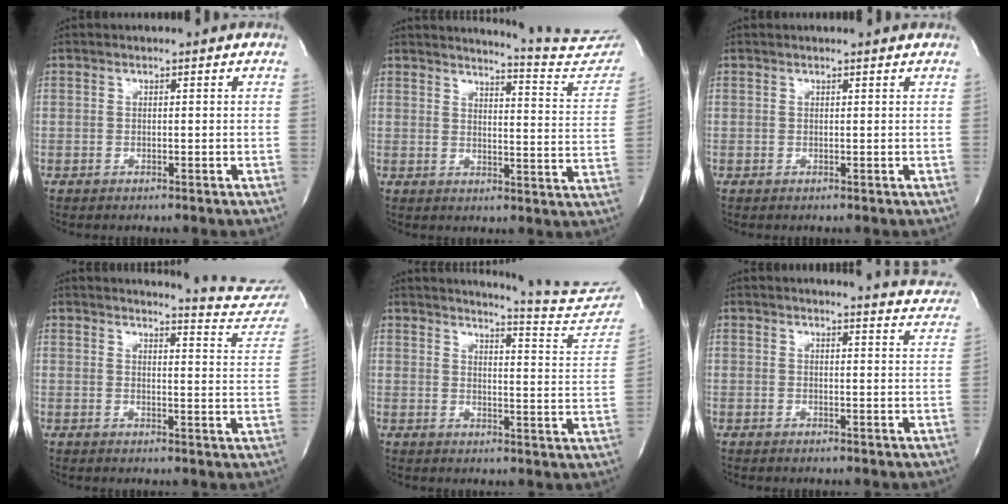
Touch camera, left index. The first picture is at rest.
{"total": 15.6, "force": [15.4, -0.7, 2.2], "torque": [-0.026, -0.114, 0.163]}
{"total": 1.9, "force": [1.8, 0.0, 0.5], "torque": [-0.011, 0.008, 0.020]}
{"total": 13.0, "force": [12.9, 0.8, 1.9], "torque": [-0.006, -0.084, 0.120]}
{"total": 16.5, "force": [16.2, -0.9, 2.9], "torque": [-0.043, -0.118, 0.178]}
{"total": 9.3, "force": [9.2, 0.7, 1.0], "torque": [0.001, -0.042, 0.078]}